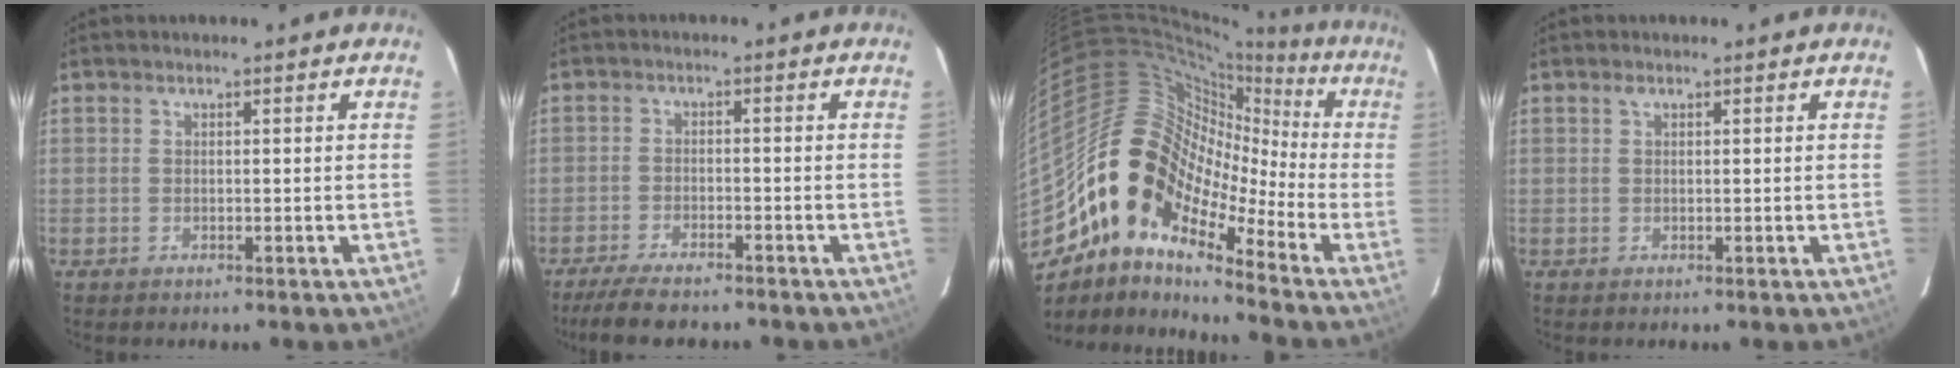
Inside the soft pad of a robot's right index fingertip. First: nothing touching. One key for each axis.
{"total": 8.6, "fx": -7.3, "fy": 1.8, "fz": 4.0, "tx": -0.099, "ty": -0.021, "tz": -0.125}
{"total": 15.2, "fx": -8.2, "fy": 9.1, "fz": 9.1, "tx": -0.142, "ty": 0.017, "tz": -0.180}
{"total": 0.5, "fx": 0.3, "fy": 0.3, "fz": 0.3, "tx": -0.005, "ty": 0.003, "tz": 0.004}